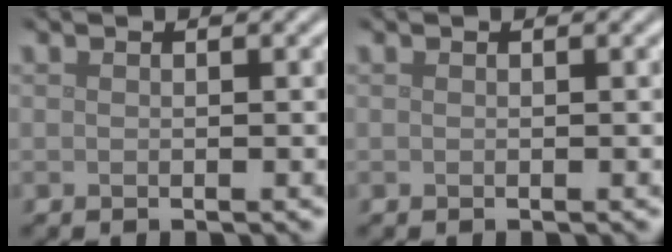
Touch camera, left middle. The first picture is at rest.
{"total": 0.0}